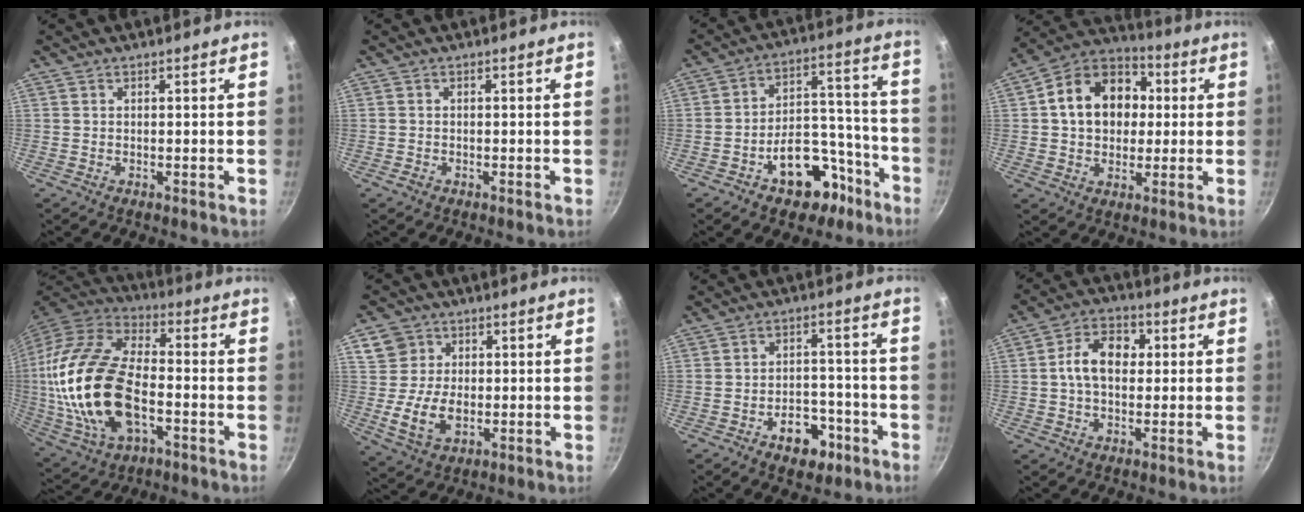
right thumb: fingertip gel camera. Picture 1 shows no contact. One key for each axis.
{"total": 0.9, "fx": -0.6, "fy": 0.6, "fz": 0.2, "tx": -0.004, "ty": 0.001, "tz": -0.009}
{"total": 15.1, "fx": -8.5, "fy": 9.2, "fz": 8.4, "tx": -0.070, "ty": 0.084, "tz": -0.112}
{"total": 16.1, "fx": 2.2, "fy": 12.5, "fz": 9.9, "tx": -0.134, "ty": 0.029, "tz": 0.021}
{"total": 24.9, "fx": -3.3, "fy": 14.0, "fz": 20.3, "tx": -0.406, "ty": 0.023, "tz": -0.062}
{"total": 9.0, "fx": -0.1, "fy": 7.6, "fz": 4.9, "tx": -0.064, "ty": -0.010, "tz": -0.004}
{"total": 8.5, "fx": -4.5, "fy": 5.3, "fz": 4.9, "tx": -0.039, "ty": 0.035, "tz": -0.061}
{"total": 9.3, "fx": 0.9, "fy": 6.5, "fz": 6.6, "tx": -0.084, "ty": 0.019, "tz": 0.001}